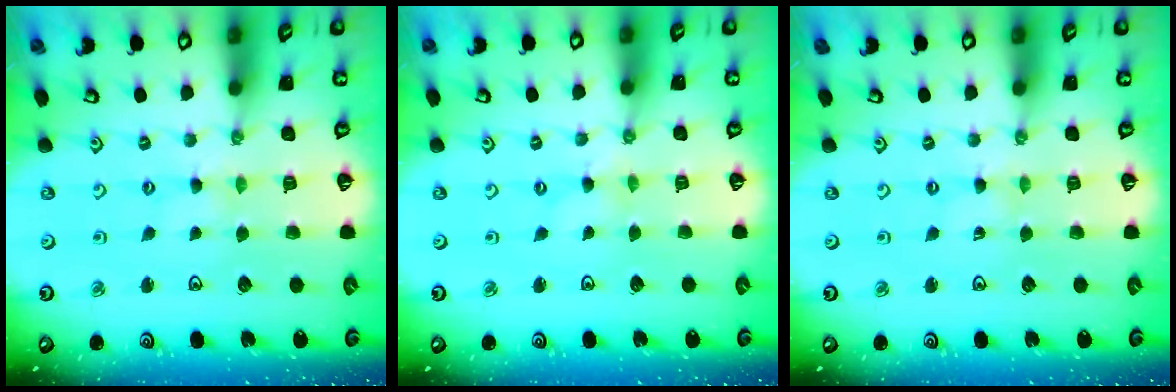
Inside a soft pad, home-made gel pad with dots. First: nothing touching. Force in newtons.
{"total": 0.0}
{"total": 0.0}